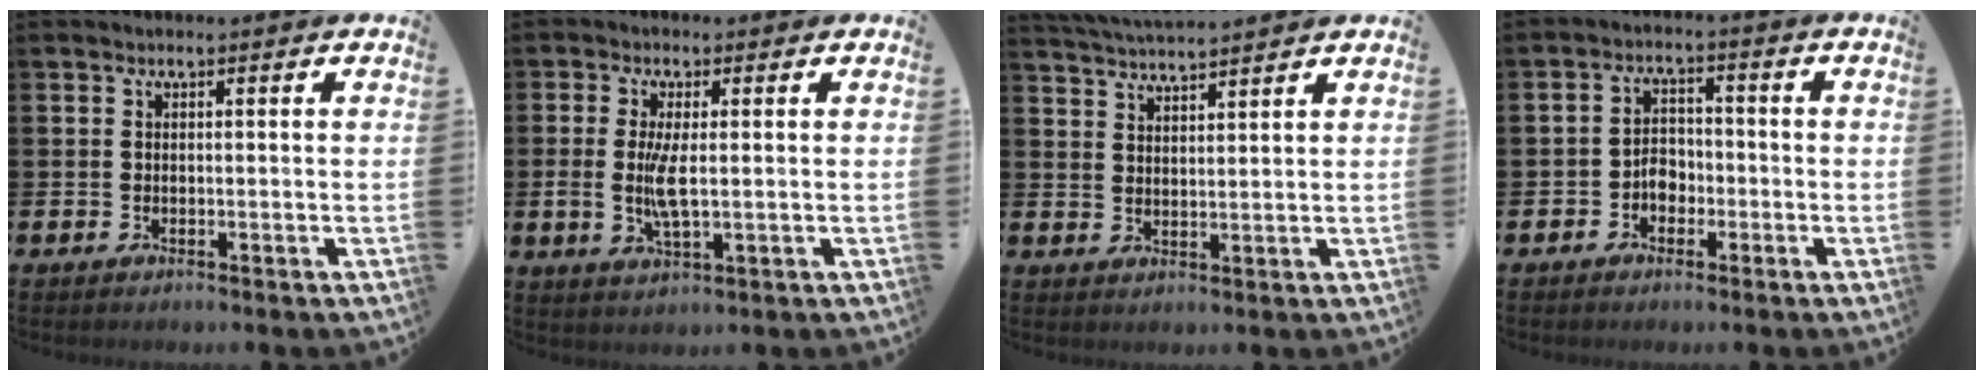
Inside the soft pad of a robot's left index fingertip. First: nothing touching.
{"total": 4.5, "force": [0.3, 1.6, 4.1], "torque": [-0.065, -0.002, 0.002]}
{"total": 4.3, "force": [4.2, 0.1, 0.6], "torque": [-0.018, -0.022, 0.076]}
{"total": 3.0, "force": [-1.5, 2.2, 1.5], "torque": [-0.026, 0.008, -0.034]}